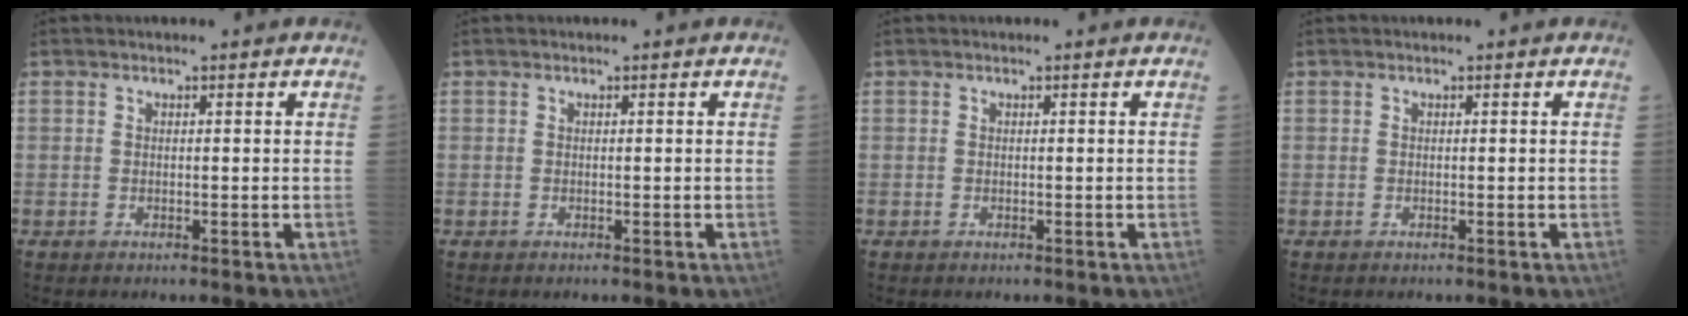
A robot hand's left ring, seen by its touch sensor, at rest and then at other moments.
{"total": 0.0}
{"total": 0.0}
{"total": 0.0}